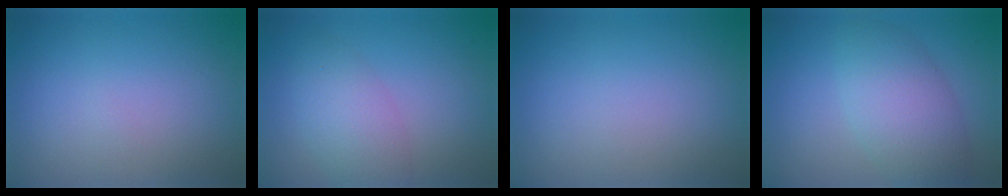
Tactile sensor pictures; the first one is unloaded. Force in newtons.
{"total": 3.7, "press": 3.7, "slide": 0.1}
{"total": 0.0}
{"total": 5.4, "press": 5.4, "slide": 0.2}